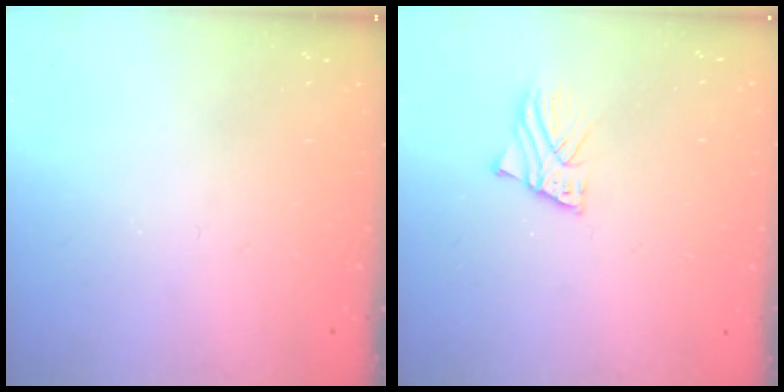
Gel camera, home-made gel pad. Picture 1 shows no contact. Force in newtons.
{"total": 2.3, "press": 2.3, "slide": 0.2}